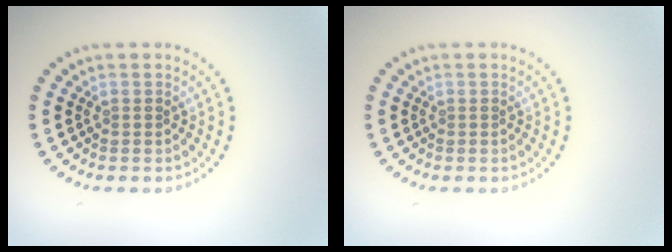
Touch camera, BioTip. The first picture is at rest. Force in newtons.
{"total": 0.0}